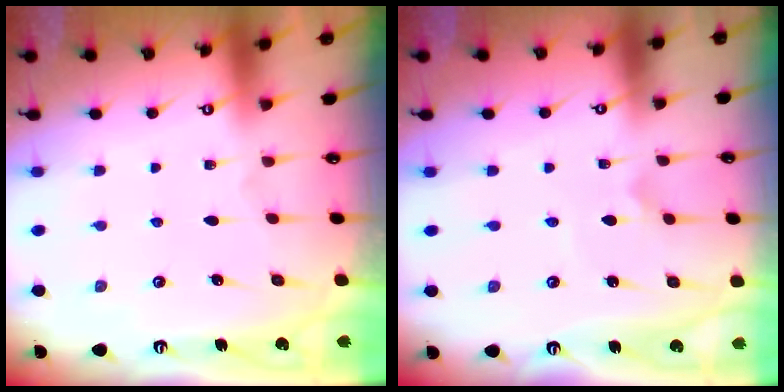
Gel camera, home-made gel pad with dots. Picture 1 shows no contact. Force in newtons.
{"total": 2.4, "press": 2.4, "slide": 0.2}